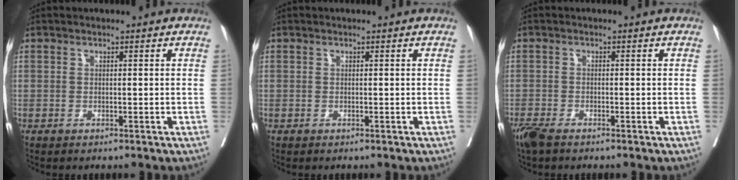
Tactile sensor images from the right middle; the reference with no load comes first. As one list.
[{"total": 0.0}, {"total": 3.4, "force": [-2.6, 1.0, 2.0], "torque": [-0.045, -0.011, -0.048]}]